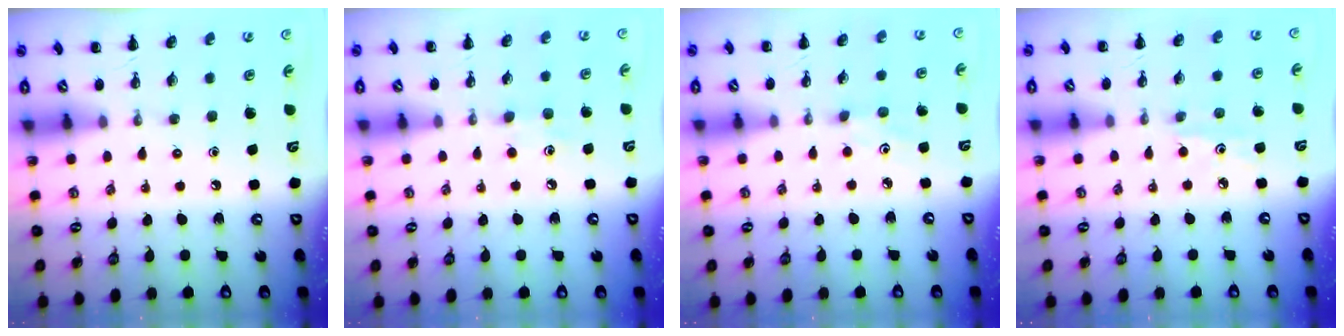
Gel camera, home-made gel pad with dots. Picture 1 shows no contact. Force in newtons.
{"total": 6.3, "press": 6.1, "slide": 1.4}
{"total": 1.5, "press": 1.4, "slide": 0.5}
{"total": 4.0, "press": 3.7, "slide": 1.4}